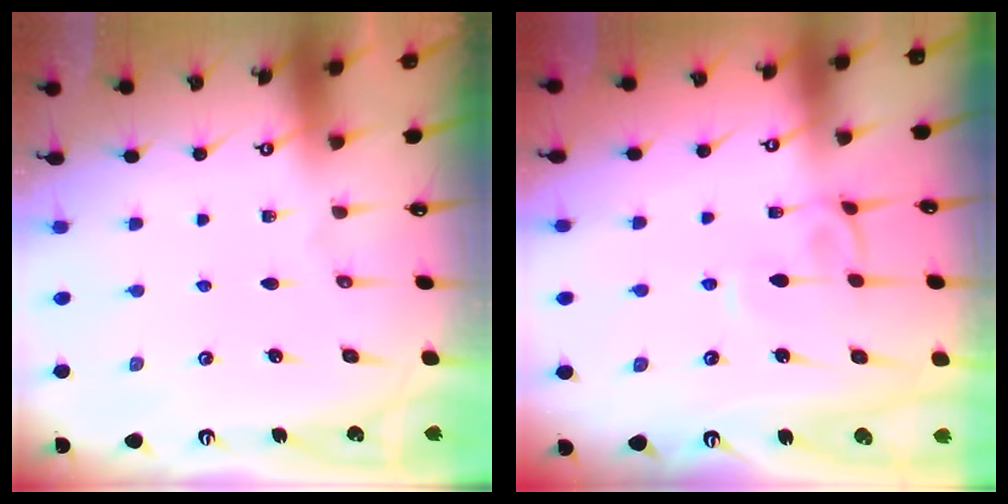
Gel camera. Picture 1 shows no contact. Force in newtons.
{"total": 2.9, "press": 2.9, "slide": 0.2}